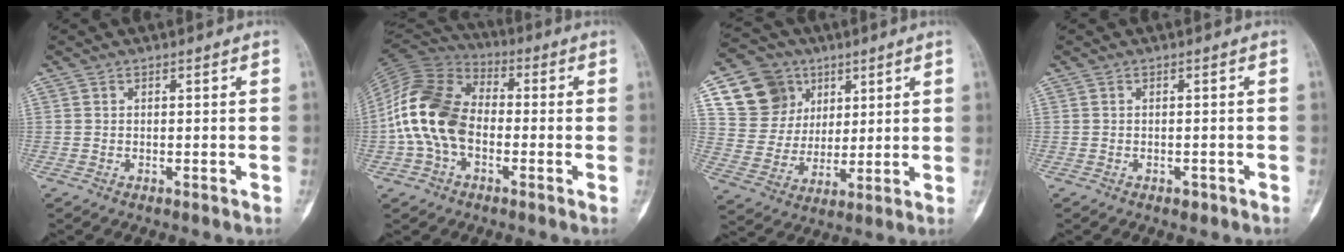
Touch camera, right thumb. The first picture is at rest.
{"total": 15.7, "force": [-2.4, 10.7, 11.2], "torque": [-0.220, 0.035, -0.055]}
{"total": 14.2, "force": [6.4, 12.0, 4.1], "torque": [-0.036, -0.017, 0.127]}
{"total": 0.9, "force": [-0.6, 0.6, 0.4], "torque": [-0.004, 0.004, -0.006]}